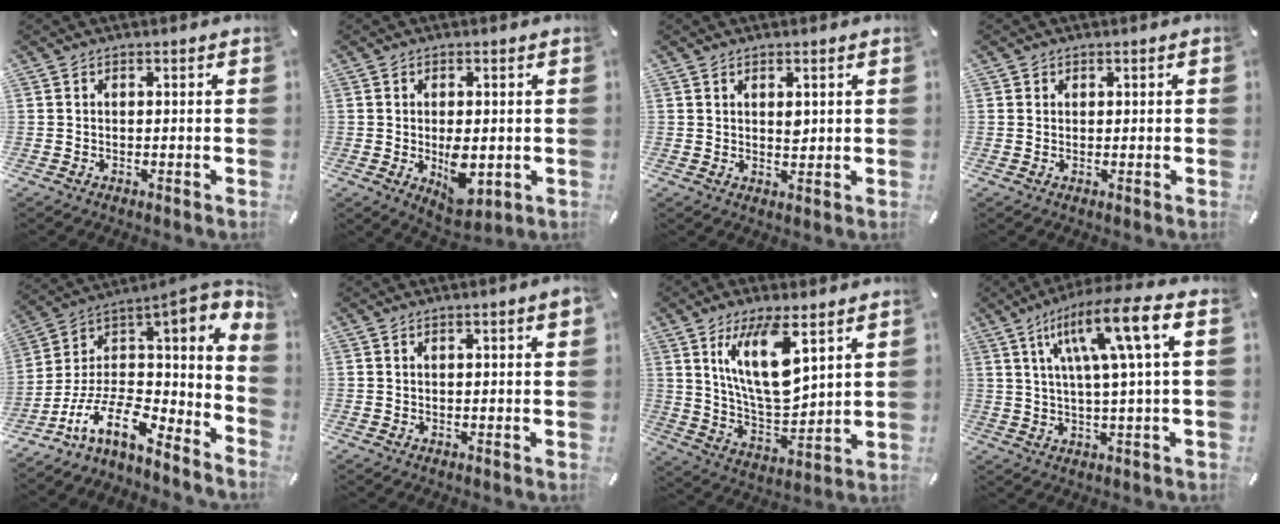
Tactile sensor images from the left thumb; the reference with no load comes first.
{"total": 7.4, "force": [-0.8, 4.1, 6.1], "torque": [-0.074, -0.006, -0.009]}
{"total": 2.4, "force": [1.1, 1.1, 1.8], "torque": [-0.022, -0.006, 0.016]}
{"total": 0.7, "force": [0.3, 0.7, 0.0], "torque": [0.001, 0.002, 0.006]}
{"total": 11.6, "force": [-2.1, 5.6, 9.9], "torque": [-0.175, -0.029, -0.042]}
{"total": 1.9, "force": [1.0, 0.1, 1.7], "torque": [-0.033, -0.001, 0.018]}
{"total": 15.8, "force": [8.4, 6.0, 11.9], "torque": [-0.234, -0.035, 0.141]}
{"total": 15.2, "force": [5.7, 1.7, 13.9], "torque": [-0.243, -0.013, 0.083]}